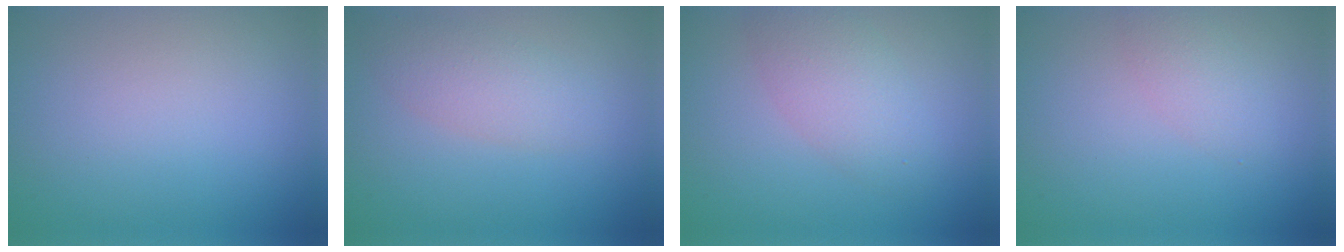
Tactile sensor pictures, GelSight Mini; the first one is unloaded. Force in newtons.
{"total": 3.0, "press": 3.0, "slide": 0.1}
{"total": 2.7, "press": 2.7, "slide": 0.2}
{"total": 1.8, "press": 1.8, "slide": 0.0}